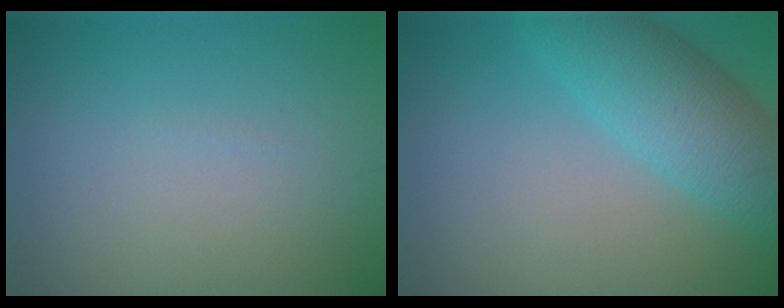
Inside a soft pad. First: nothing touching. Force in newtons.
{"total": 6.5, "press": 6.5, "slide": 0.2}